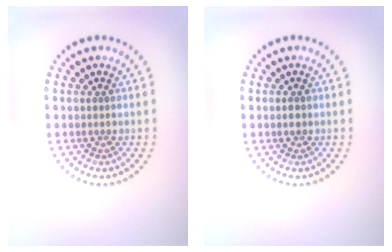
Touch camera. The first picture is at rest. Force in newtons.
{"total": 0.9, "press": 0.9, "slide": 0.1}